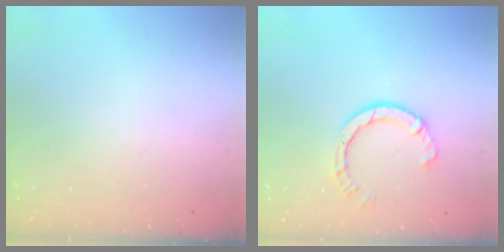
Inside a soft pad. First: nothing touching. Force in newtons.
{"total": 6.8, "press": 6.7, "slide": 0.7}